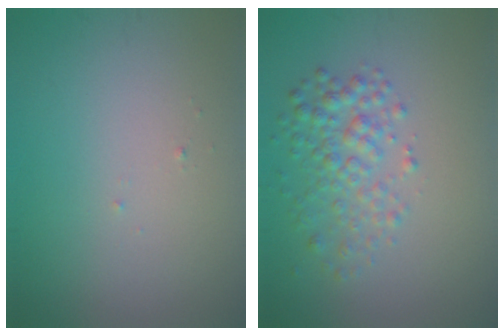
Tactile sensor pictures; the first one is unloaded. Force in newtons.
{"total": 3.2, "press": 3.2, "slide": 0.1}